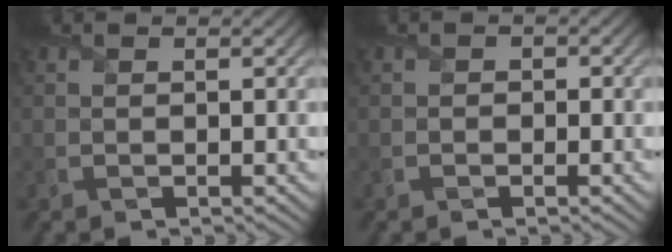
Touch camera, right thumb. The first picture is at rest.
{"total": 0.8, "force": [-0.4, 0.7, 0.1], "torque": [0.001, -0.004, -0.008]}